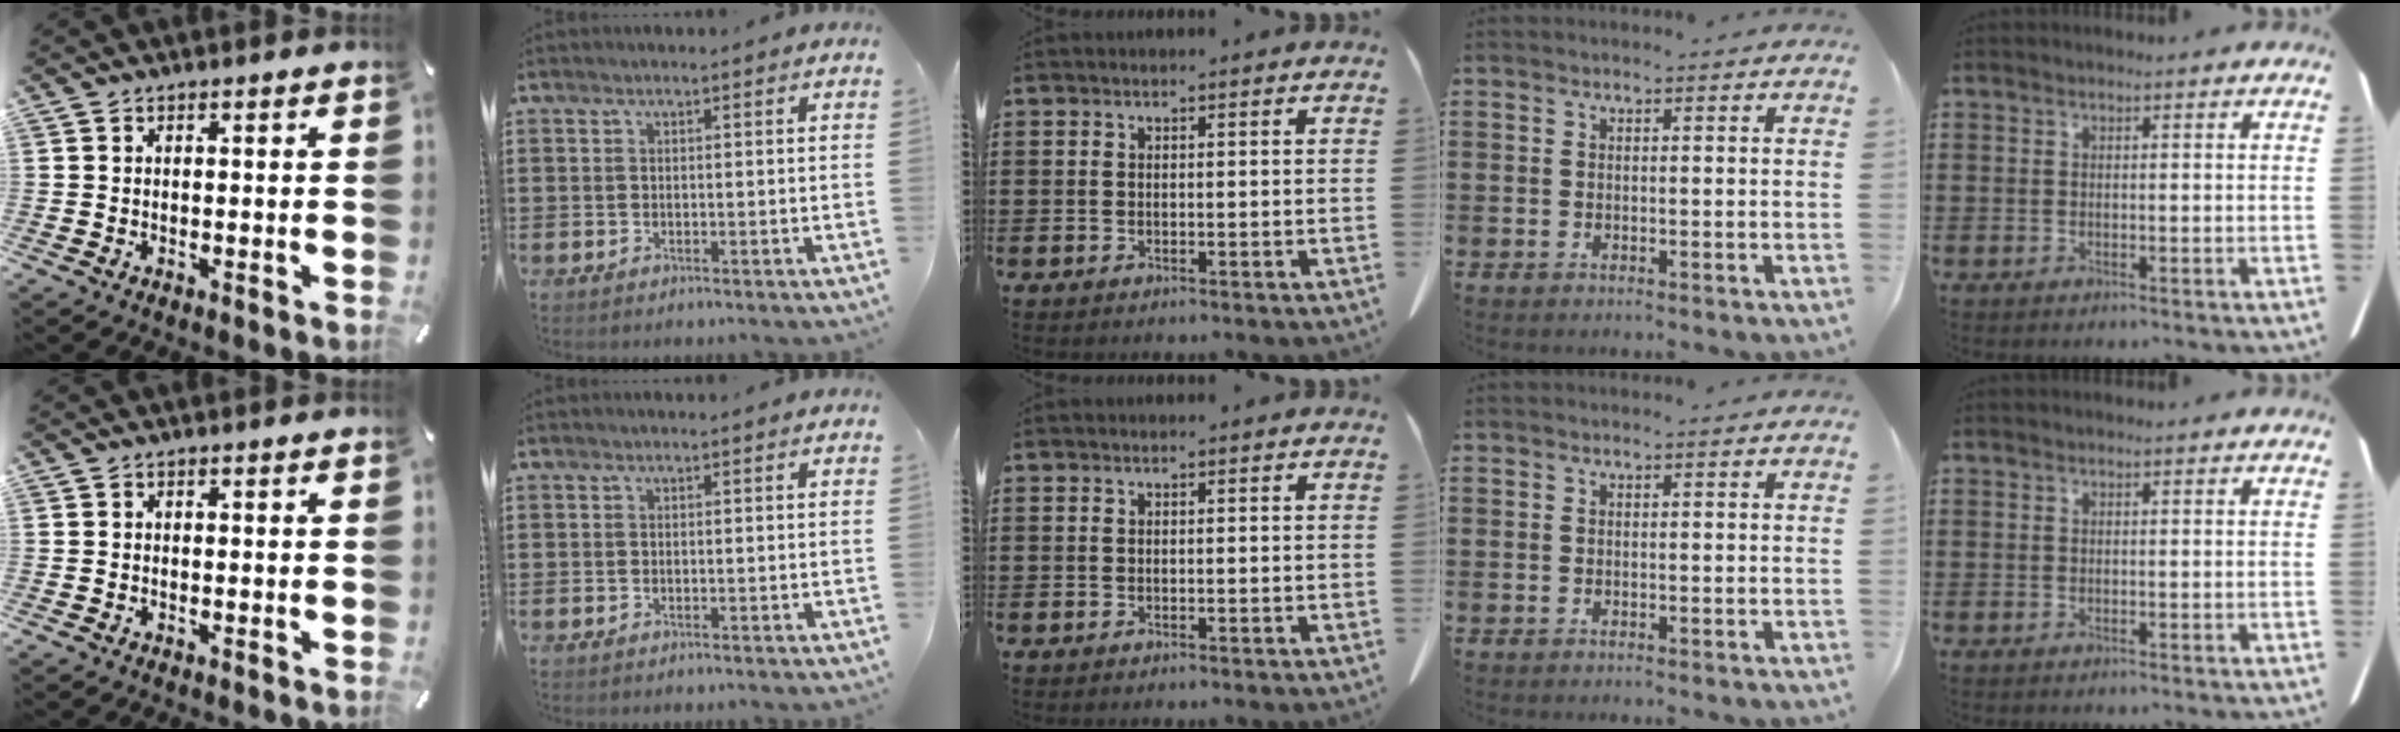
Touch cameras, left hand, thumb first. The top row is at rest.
{}